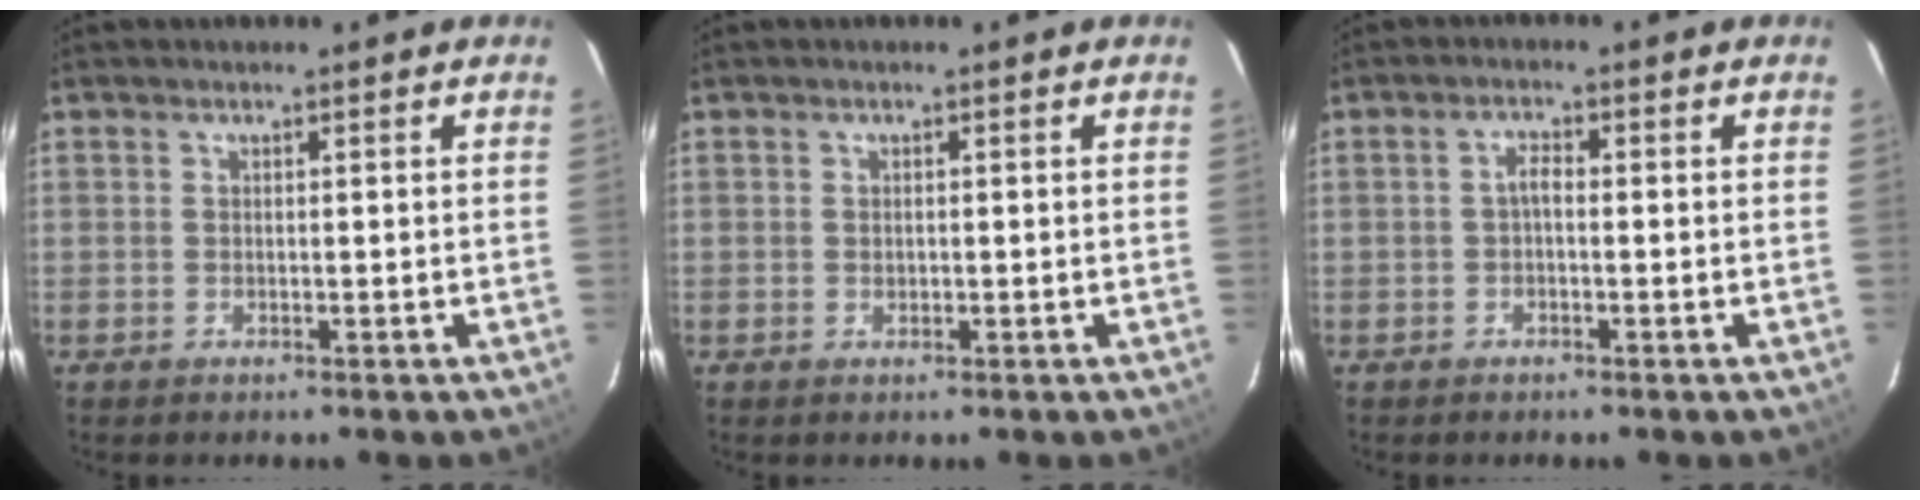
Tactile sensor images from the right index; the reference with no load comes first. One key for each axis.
{"total": 0.7, "fx": 0.0, "fy": 0.6, "fz": 0.4, "tx": -0.005, "ty": 0.000, "tz": 0.001}
{"total": 1.7, "fx": -0.4, "fy": 0.7, "fz": 1.4, "tx": -0.029, "ty": 0.008, "tz": -0.010}